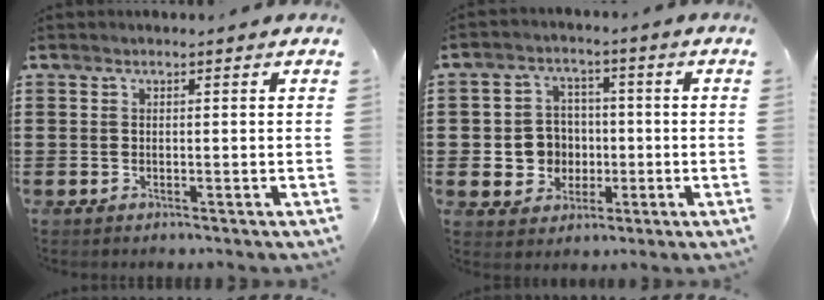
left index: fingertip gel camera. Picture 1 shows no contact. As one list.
[{"total": 6.0, "force": [-0.6, 5.7, 1.9], "torque": [-0.055, 0.019, -0.008]}]